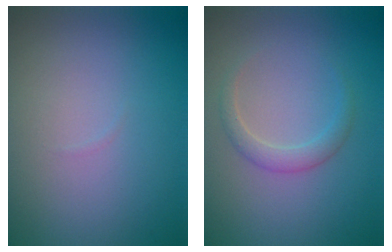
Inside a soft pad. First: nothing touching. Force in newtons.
{"total": 1.6, "press": 1.6, "slide": 0.1}